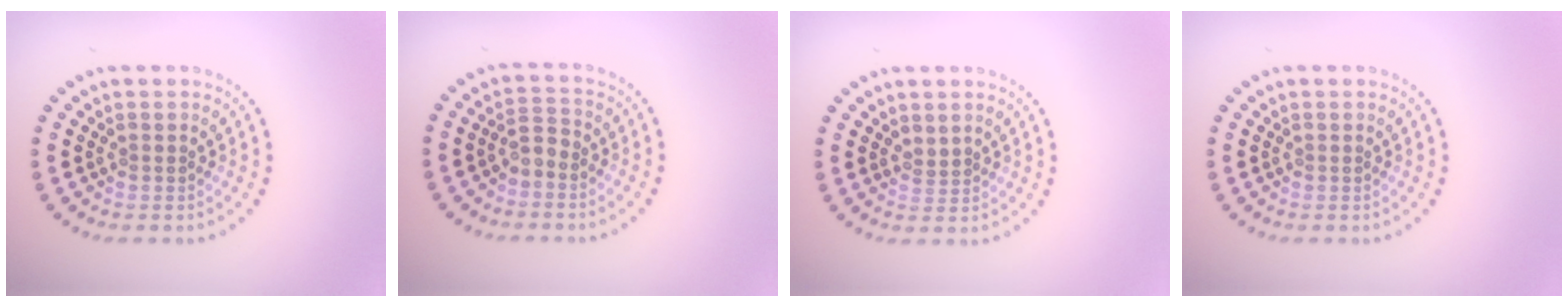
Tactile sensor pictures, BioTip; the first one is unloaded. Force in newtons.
{"total": 1.4, "press": 1.2, "slide": 0.8}
{"total": 0.9, "press": 0.8, "slide": 0.4}
{"total": 0.0}